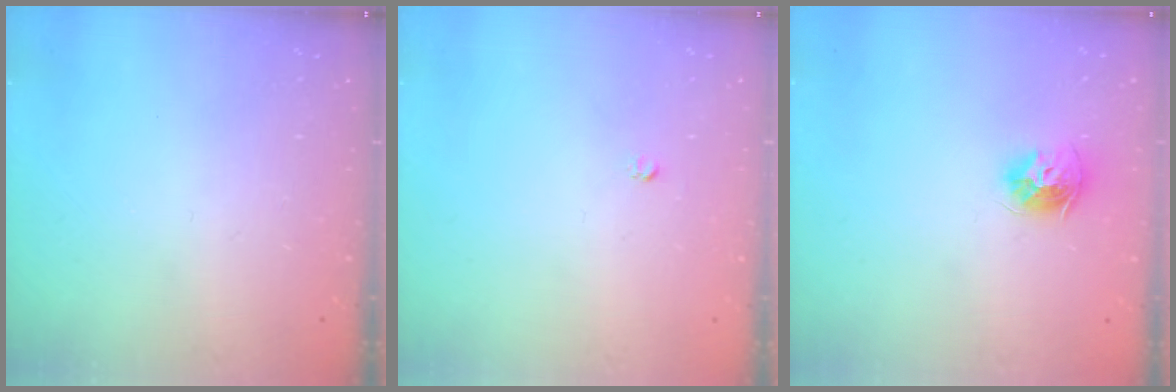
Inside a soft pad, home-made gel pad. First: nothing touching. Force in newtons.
{"total": 2.5, "press": 2.5, "slide": 0.2}
{"total": 9.3, "press": 9.3, "slide": 1.0}